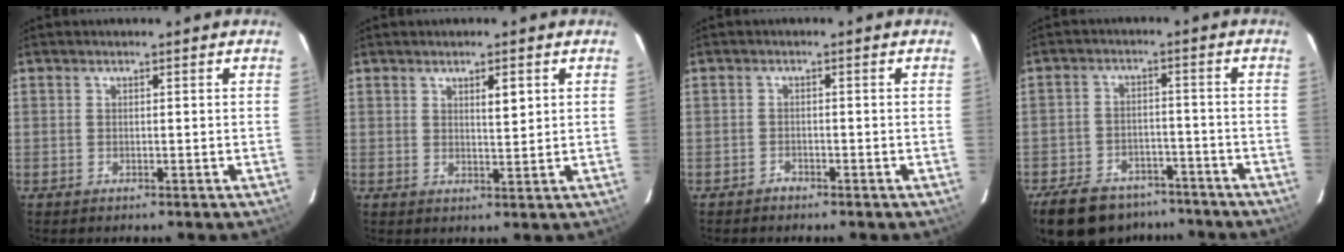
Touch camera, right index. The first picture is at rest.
{"total": 3.2, "force": [1.4, 0.9, 2.7], "torque": [-0.043, 0.002, 0.025]}
{"total": 1.3, "force": [-1.2, 0.5, 0.0], "torque": [-0.003, 0.004, -0.021]}
{"total": 17.8, "force": [-13.6, 8.8, 7.3], "torque": [-0.176, 0.008, -0.194]}